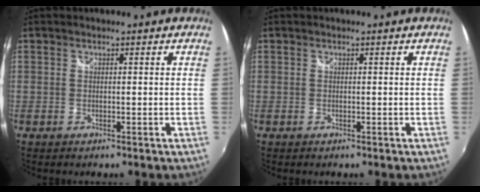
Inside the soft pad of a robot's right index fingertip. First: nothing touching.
{"total": 0.0}